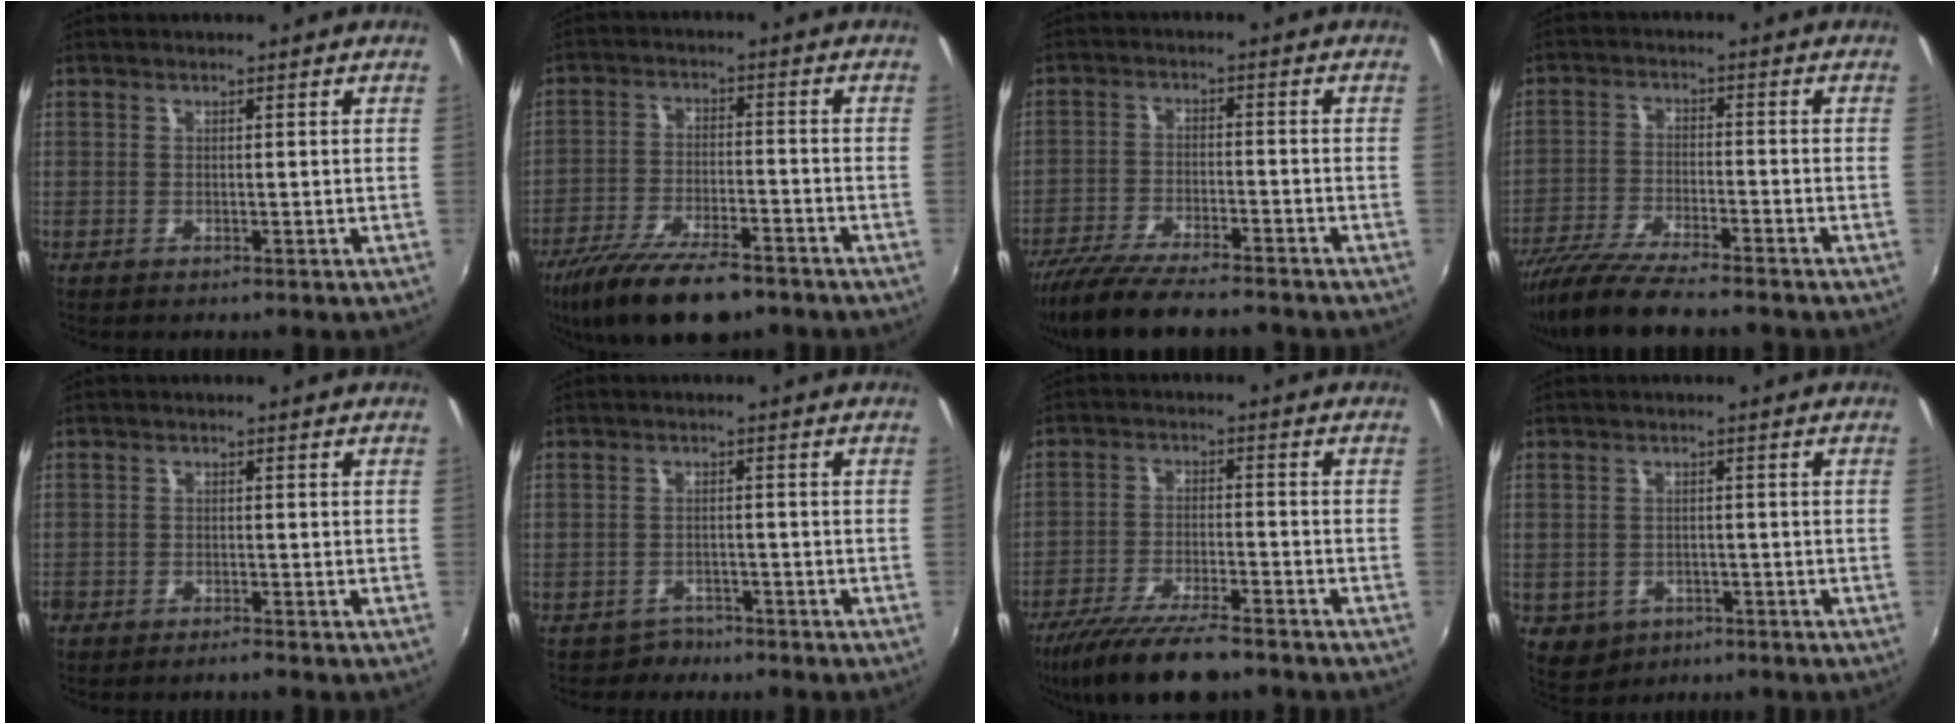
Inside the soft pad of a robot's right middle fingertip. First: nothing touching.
{"total": 15.3, "force": [-11.4, 4.8, 9.0], "torque": [-0.192, -0.034, -0.195]}
{"total": 15.0, "force": [-12.9, 2.5, 7.1], "torque": [-0.150, -0.029, -0.215]}
{"total": 12.4, "force": [-10.8, 0.8, 5.9], "torque": [-0.132, -0.031, -0.196]}
{"total": 2.0, "force": [-1.9, 0.5, 0.5], "torque": [-0.024, -0.006, -0.040]}
{"total": 3.1, "force": [-2.3, 2.0, -0.3], "torque": [-0.003, 0.005, -0.038]}
{"total": 13.2, "force": [-10.7, 2.5, 7.2], "torque": [-0.159, -0.028, -0.185]}
{"total": 5.6, "force": [-2.1, 4.8, 1.9], "torque": [-0.050, -0.007, -0.021]}